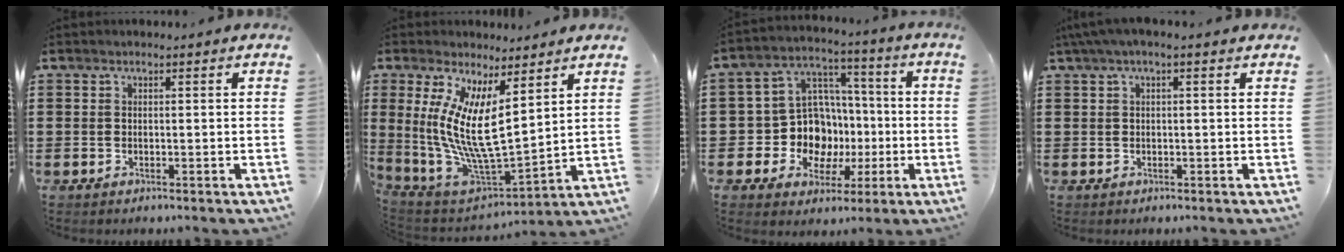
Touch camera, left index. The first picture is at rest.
{"total": 12.0, "force": [3.5, 3.4, 11.0], "torque": [-0.251, -0.038, 0.062]}
{"total": 11.7, "force": [-2.0, 10.6, 4.4], "torque": [-0.116, 0.012, -0.026]}
{"total": 1.7, "force": [0.2, 0.3, 1.6], "torque": [-0.030, 0.001, 0.003]}